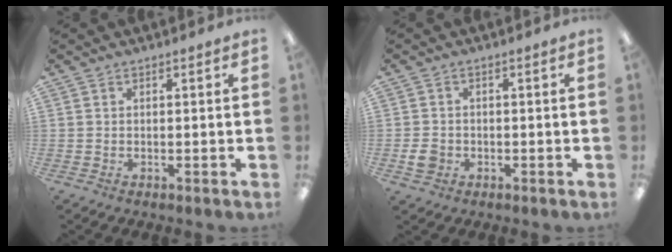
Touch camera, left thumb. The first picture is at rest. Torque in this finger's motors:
{"motor_torque": [-0.52, 0.53, -0.16, 0.13, 0.02]}